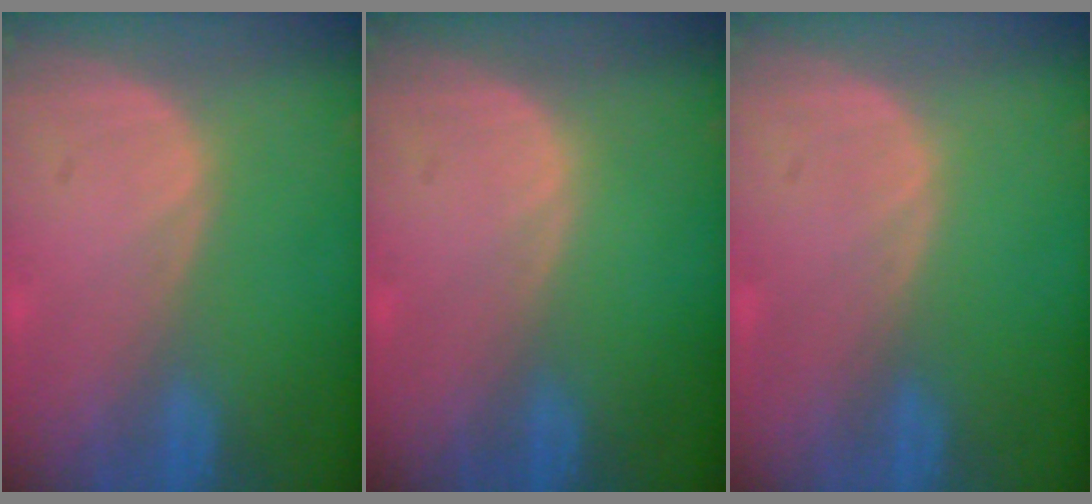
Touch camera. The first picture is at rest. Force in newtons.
{"total": 0.0}
{"total": 0.0}